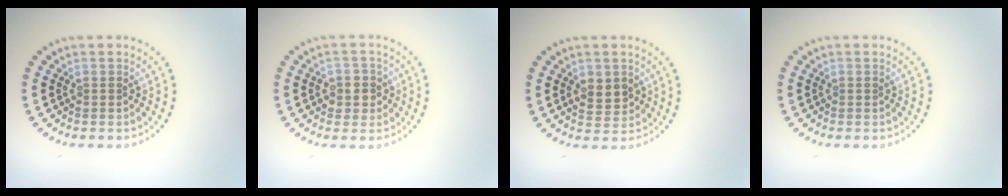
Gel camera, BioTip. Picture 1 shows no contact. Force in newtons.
{"total": 2.2, "press": 2.1, "slide": 0.7}
{"total": 2.5, "press": 2.5, "slide": 0.4}
{"total": 0.0}